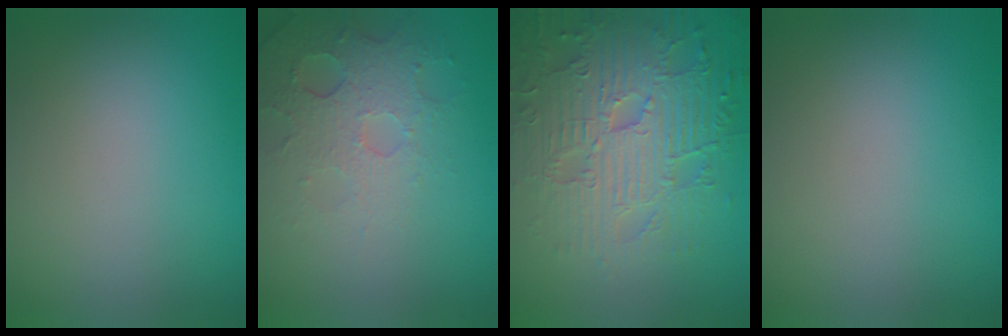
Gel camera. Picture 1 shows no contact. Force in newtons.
{"total": 5.0, "press": 3.3, "slide": 3.7}
{"total": 8.2, "press": 6.2, "slide": 5.4}
{"total": 0.0}